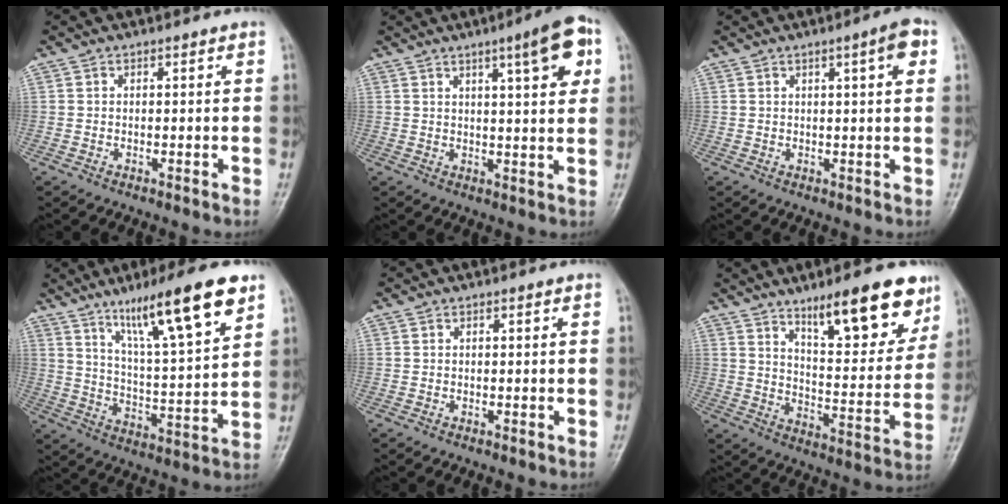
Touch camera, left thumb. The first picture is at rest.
{"total": 9.7, "force": [4.3, 1.8, 8.5], "torque": [-0.105, -0.009, 0.055]}
{"total": 4.3, "force": [1.7, 0.5, 3.9], "torque": [-0.054, -0.001, 0.024]}
{"total": 18.0, "force": [11.0, 2.6, 13.9], "torque": [-0.213, -0.047, 0.186]}
{"total": 0.0}
{"total": 17.5, "force": [11.5, 5.2, 12.2], "torque": [-0.127, -0.066, 0.177]}